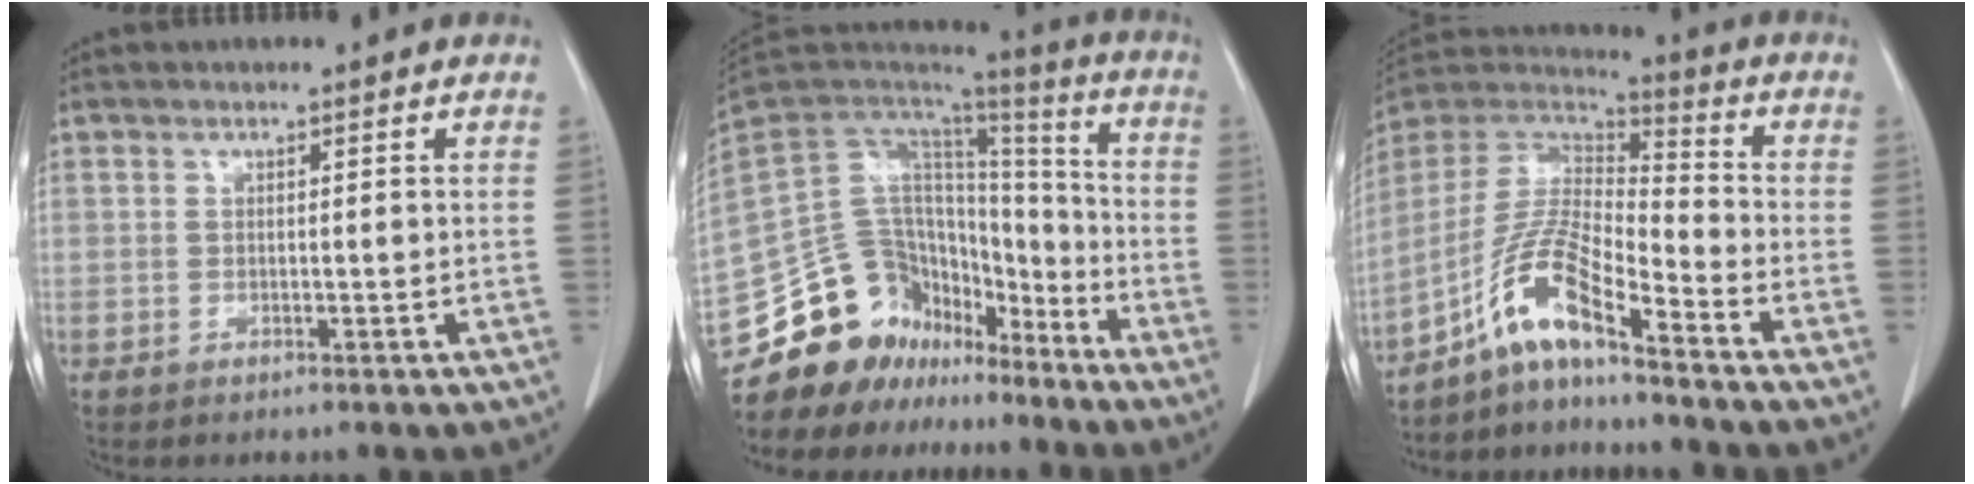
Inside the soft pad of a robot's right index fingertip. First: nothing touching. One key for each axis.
{"total": 22.0, "fx": -16.8, "fy": 12.3, "fz": 7.1, "tx": -0.169, "ty": 0.061, "tz": -0.275}
{"total": 10.5, "fx": -7.3, "fy": 1.1, "fz": 7.4, "tx": -0.166, "ty": 0.013, "tz": -0.143}